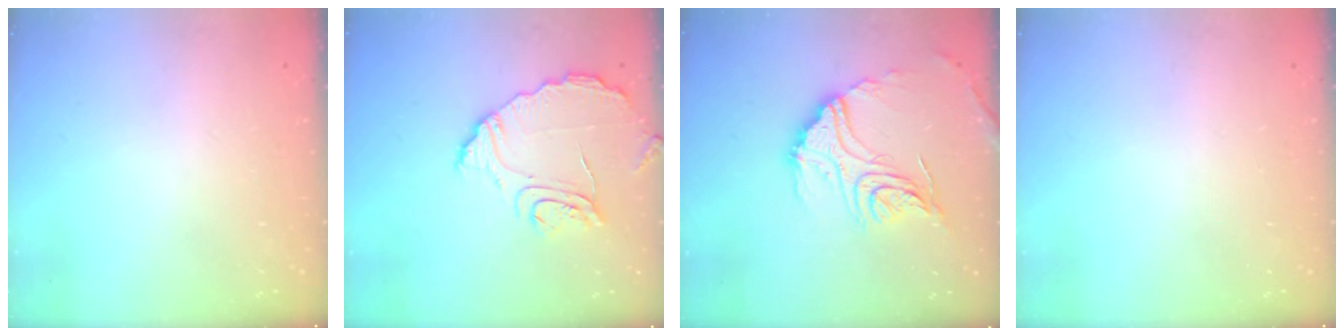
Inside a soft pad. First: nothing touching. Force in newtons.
{"total": 9.6, "press": 9.6, "slide": 0.2}
{"total": 17.9, "press": 17.8, "slide": 1.5}
{"total": 0.0}